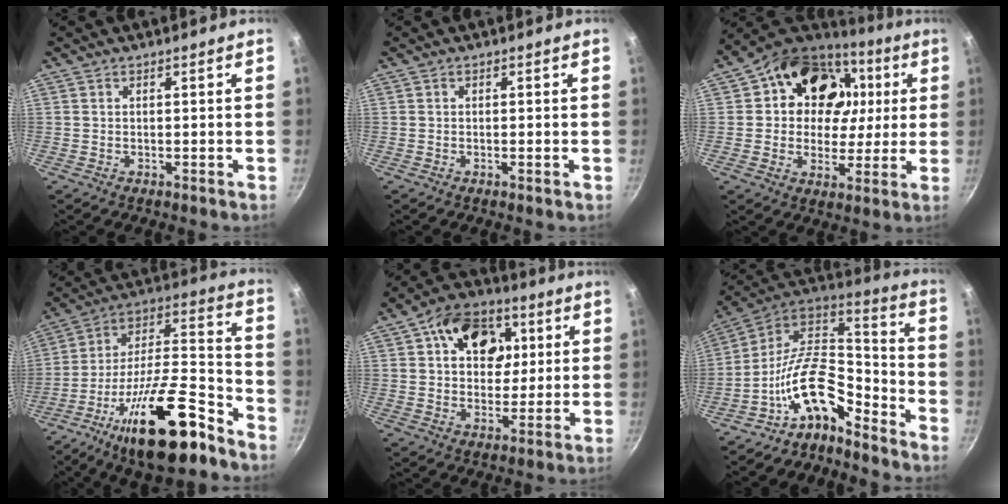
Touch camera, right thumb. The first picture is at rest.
{"total": 0.6, "force": [-0.2, 0.1, 0.5], "torque": [-0.013, 0.001, -0.005]}
{"total": 20.3, "force": [4.9, 16.1, 11.4], "torque": [-0.151, 0.015, 0.073]}
{"total": 24.9, "force": [-14.9, 8.2, 18.1], "torque": [-0.260, 0.092, -0.246]}
{"total": 14.9, "force": [4.7, 10.8, 9.1], "torque": [-0.095, -0.002, 0.067]}
{"total": 15.9, "force": [-9.6, 7.7, 10.0], "torque": [-0.161, 0.095, -0.191]}